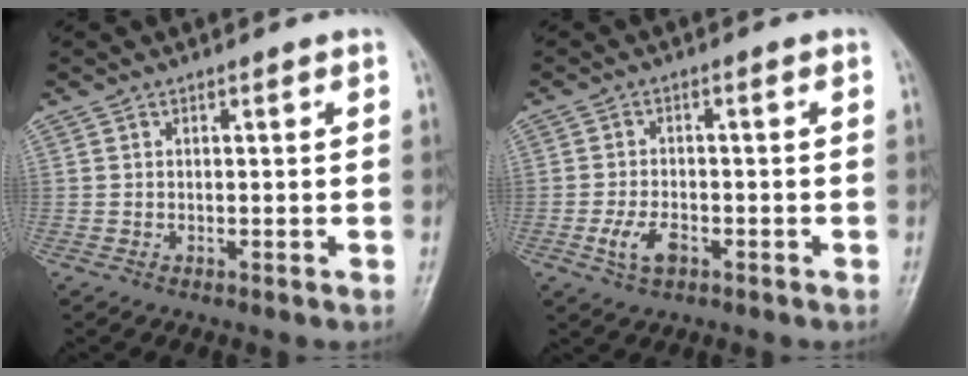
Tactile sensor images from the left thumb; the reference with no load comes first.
{"total": 4.5, "force": [-1.9, 2.4, 3.3], "torque": [-0.068, 0.006, -0.035]}